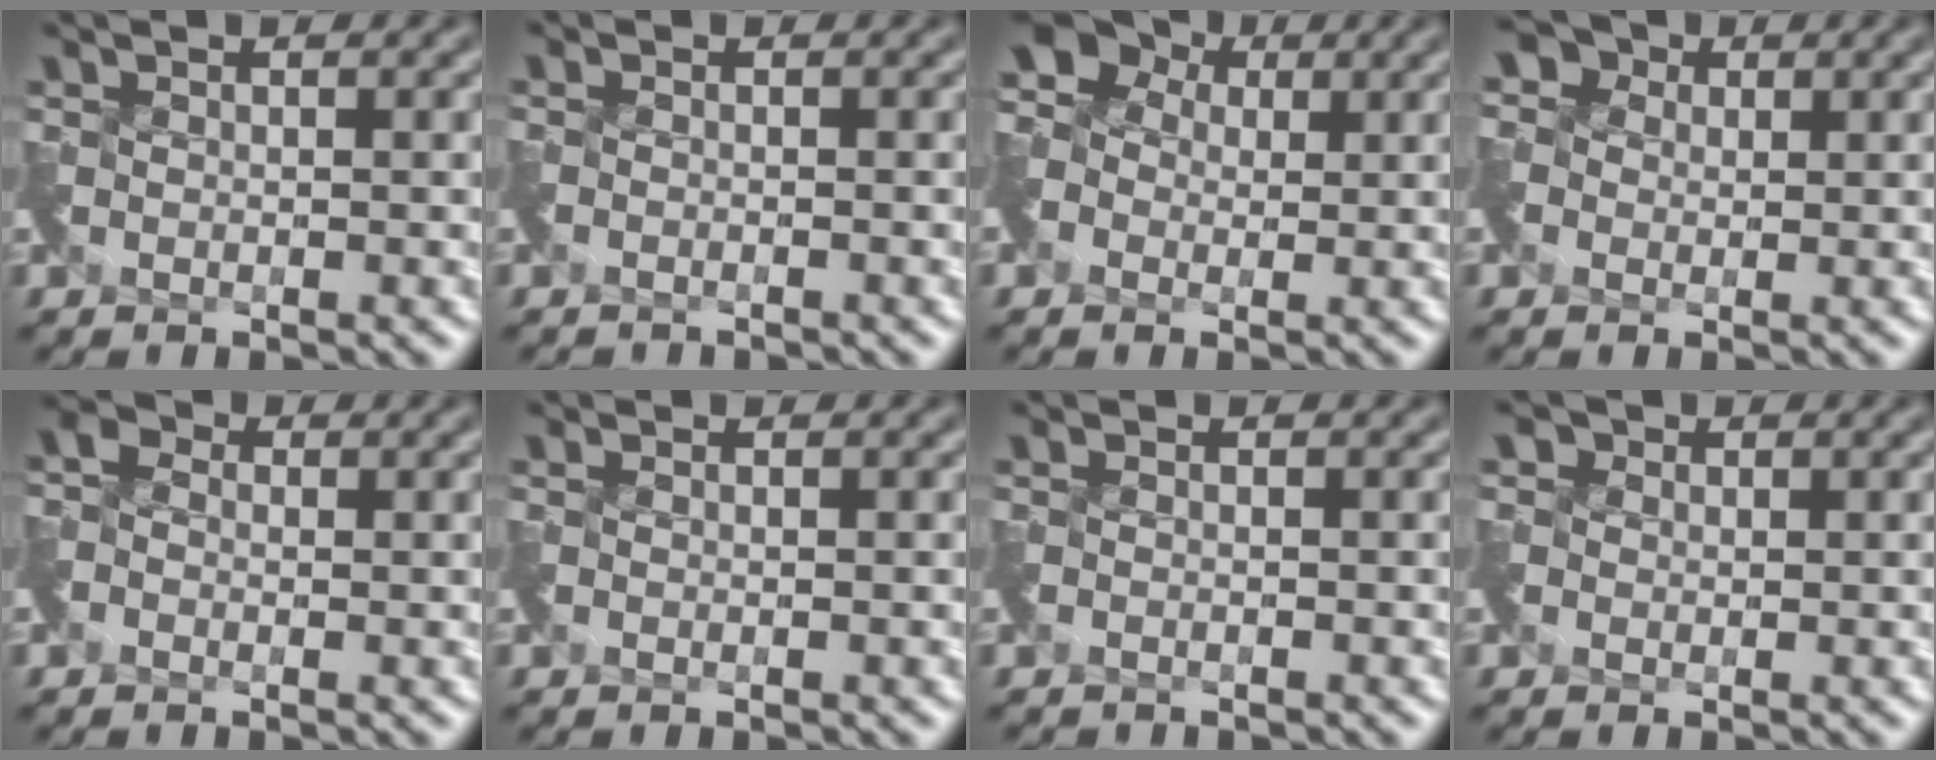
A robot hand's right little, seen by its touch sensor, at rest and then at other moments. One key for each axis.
{"total": 1.6, "fx": -1.5, "fy": -0.1, "fz": -0.6, "tx": 0.011, "ty": -0.017, "tz": -0.031}
{"total": 4.2, "fx": -0.1, "fy": 3.9, "fz": 1.5, "tx": -0.035, "ty": 0.016, "tz": -0.002}
{"total": 2.1, "fx": -0.4, "fy": 2.0, "fz": -0.4, "tx": 0.004, "ty": 0.008, "tz": -0.006}
{"total": 1.7, "fx": -1.2, "fy": 0.6, "fz": -1.1, "tx": 0.016, "ty": -0.002, "tz": -0.028}
{"total": 0.5, "fx": -0.3, "fy": -0.1, "fz": -0.4, "tx": 0.005, "ty": -0.003, "tz": -0.006}
{"total": 1.3, "fx": -1.1, "fy": -0.2, "fz": -0.7, "tx": 0.013, "ty": -0.014, "tz": -0.024}
{"total": 1.4, "fx": -0.5, "fy": 0.5, "fz": -1.2, "tx": 0.019, "ty": -0.002, "tz": -0.007}